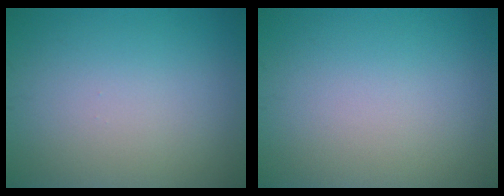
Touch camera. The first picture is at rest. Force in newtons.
{"total": 0.0}